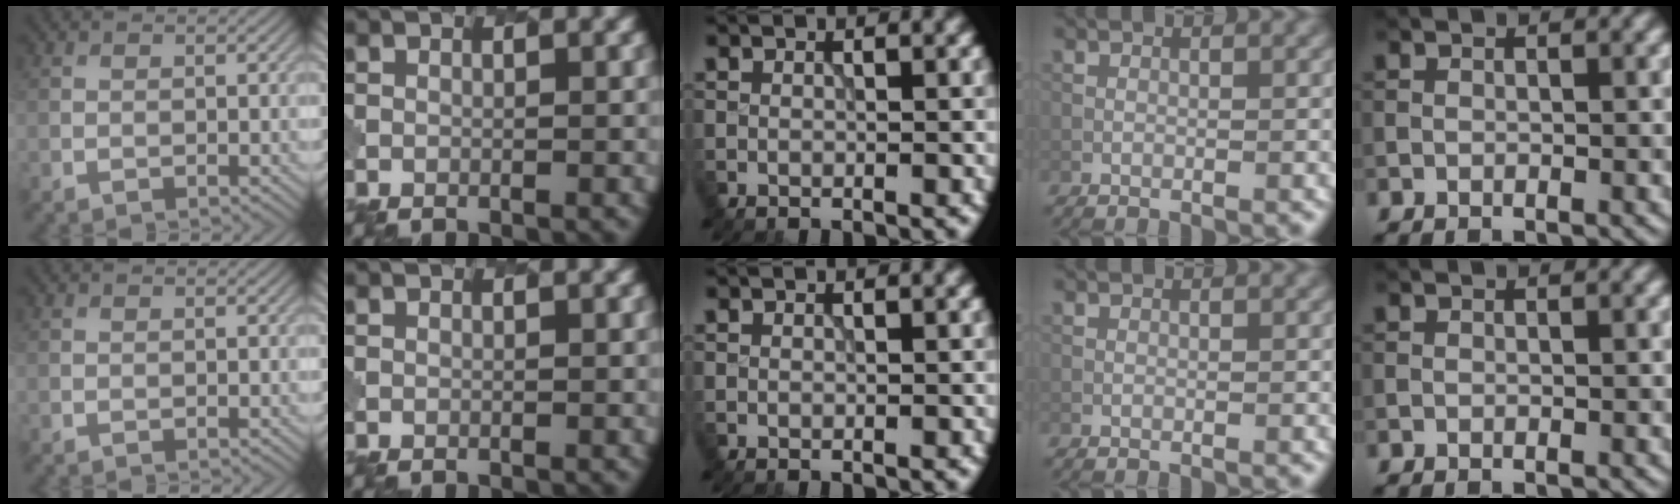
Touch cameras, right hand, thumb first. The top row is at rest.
{}